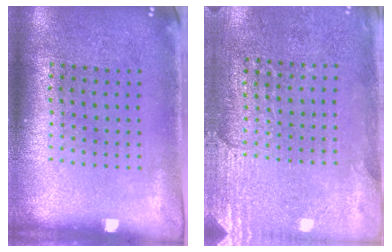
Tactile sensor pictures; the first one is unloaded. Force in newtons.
{"total": 2.8, "press": 2.6, "slide": 1.0}